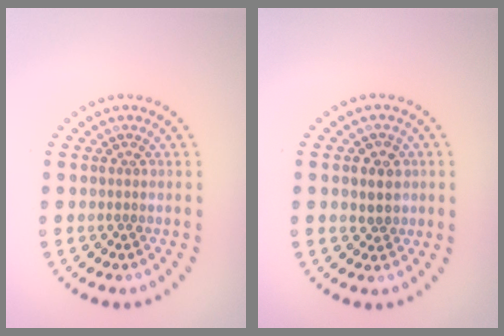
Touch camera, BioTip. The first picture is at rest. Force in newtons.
{"total": 2.3, "press": 2.2, "slide": 0.7}